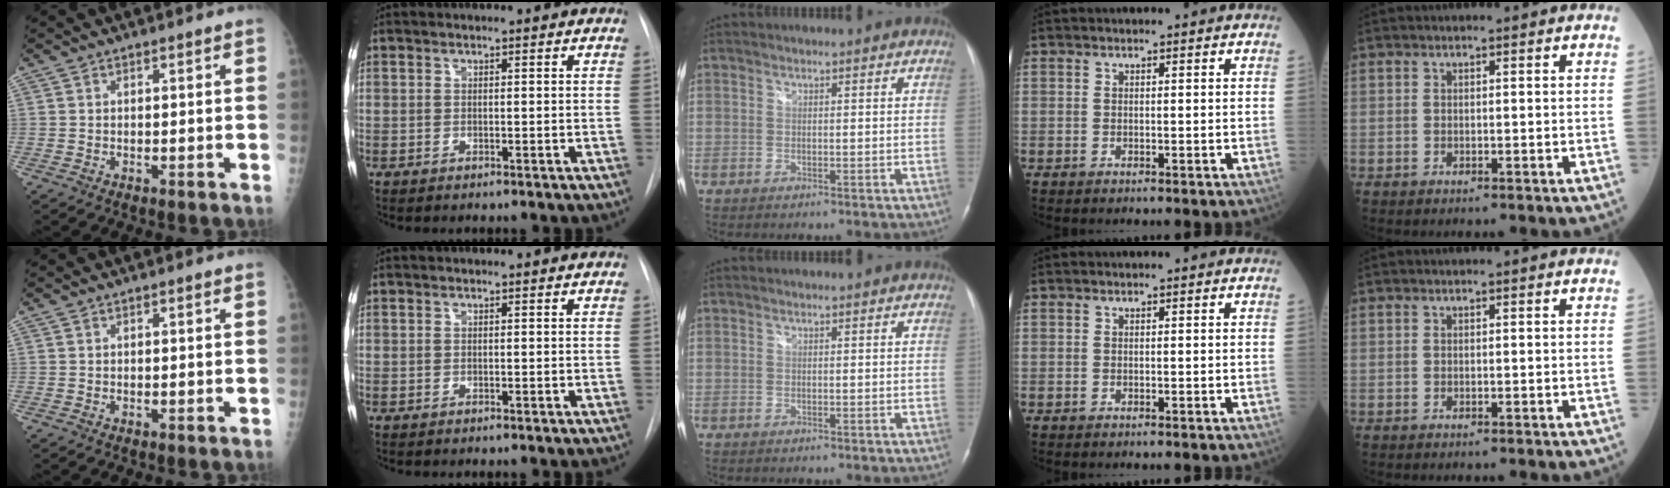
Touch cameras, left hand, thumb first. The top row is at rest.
{}